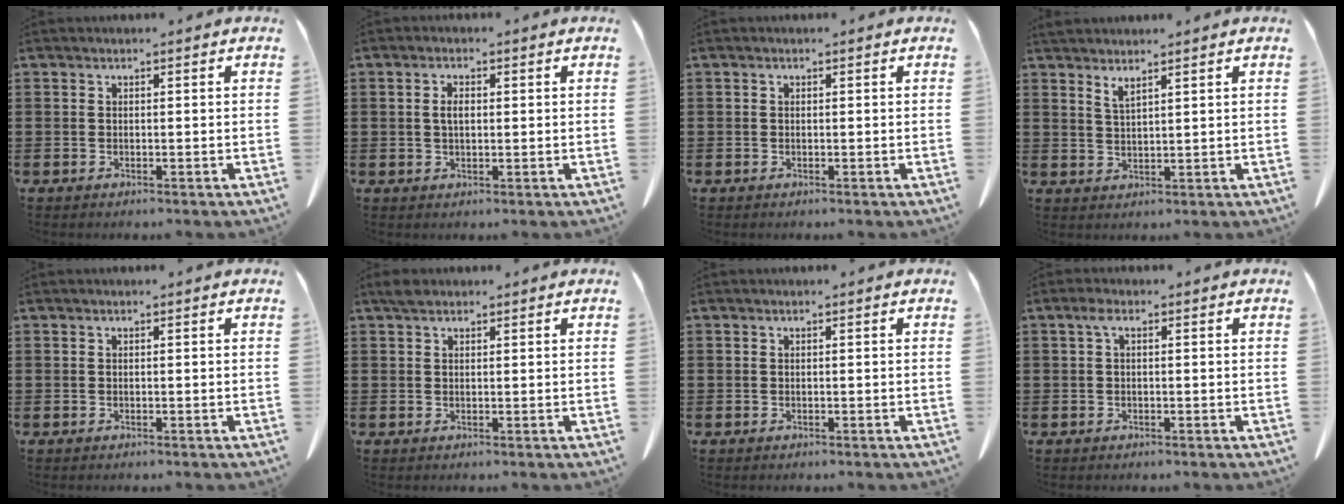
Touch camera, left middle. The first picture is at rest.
{"total": 2.3, "force": [0.4, 1.0, 2.1], "torque": [-0.043, 0.007, 0.006]}
{"total": 0.0}
{"total": 2.5, "force": [2.2, 0.0, 1.2], "torque": [-0.029, -0.003, 0.042]}
{"total": 0.0}
{"total": 1.9, "force": [1.4, 0.9, 0.8], "torque": [-0.021, 0.005, 0.027]}
{"total": 0.0}
{"total": 0.8, "force": [0.0, 0.5, 0.7], "torque": [-0.015, 0.002, -0.001]}